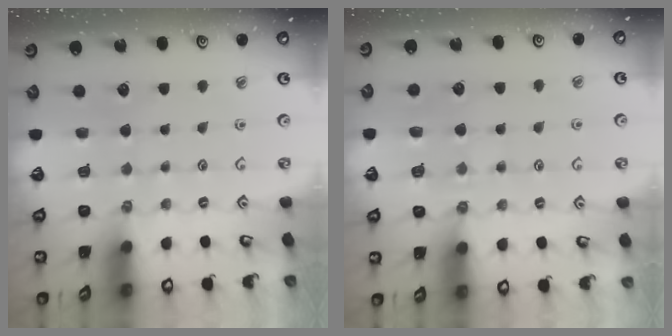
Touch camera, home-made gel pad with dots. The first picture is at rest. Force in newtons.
{"total": 5.3, "press": 5.2, "slide": 0.6}